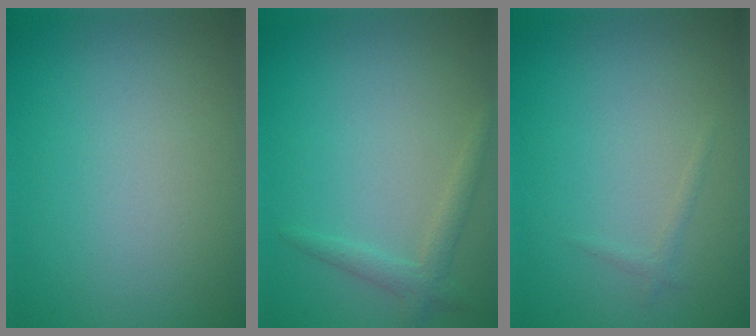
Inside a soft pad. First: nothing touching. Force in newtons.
{"total": 1.8, "press": 1.8, "slide": 0.1}
{"total": 0.7, "press": 0.7, "slide": 0.0}